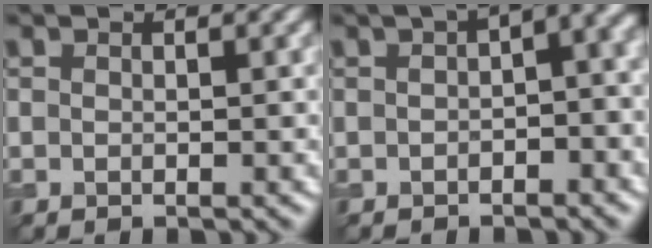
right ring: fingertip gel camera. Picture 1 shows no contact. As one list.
[{"total": 5.8, "force": [0.9, 2.4, 5.2], "torque": [-0.049, 0.016, 0.005]}]